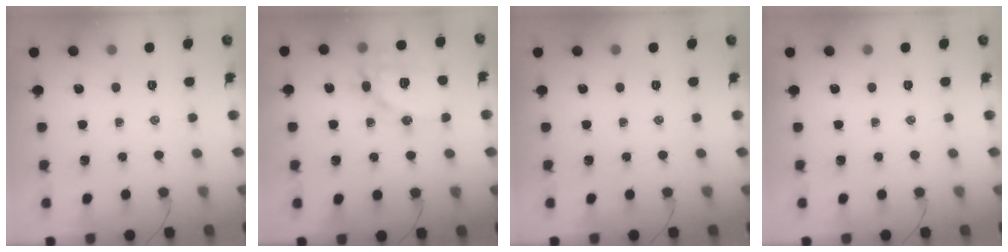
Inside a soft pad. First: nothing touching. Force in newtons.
{"total": 14.0, "press": 13.9, "slide": 1.7}
{"total": 0.0}
{"total": 0.0}